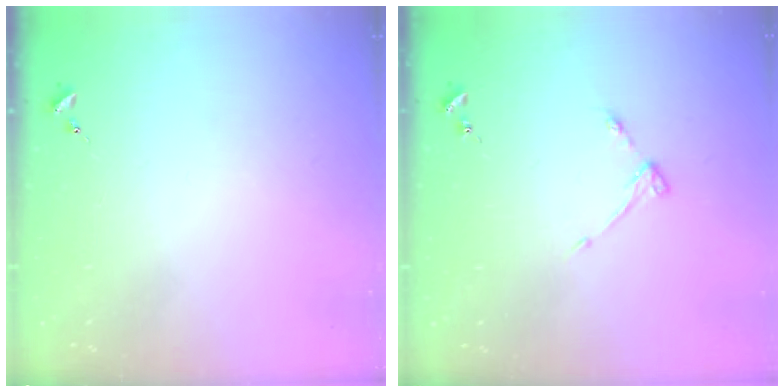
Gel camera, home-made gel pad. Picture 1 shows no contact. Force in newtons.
{"total": 3.9, "press": 3.9, "slide": 0.6}